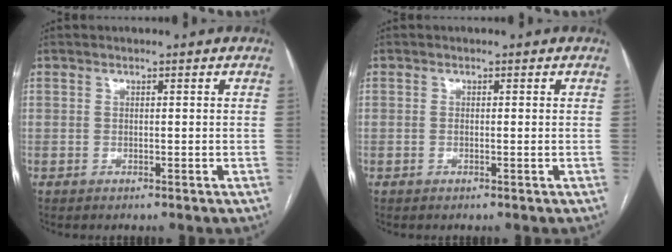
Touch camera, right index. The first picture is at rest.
{"total": 0.6, "force": [0.0, 0.1, 0.5], "torque": [-0.014, -0.002, 0.001]}